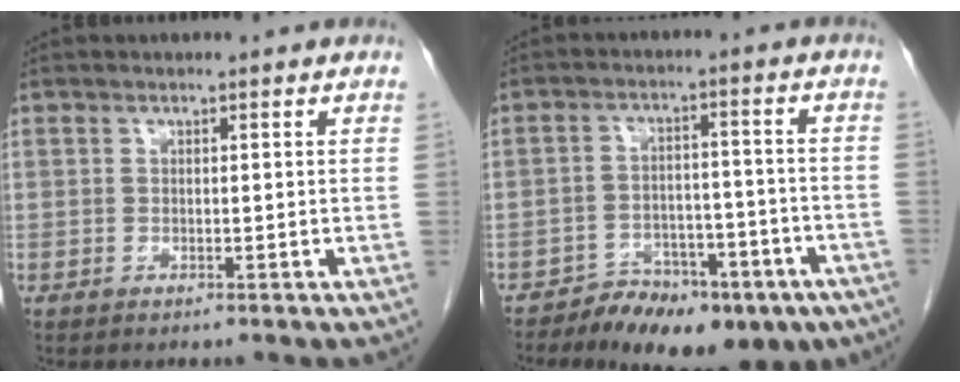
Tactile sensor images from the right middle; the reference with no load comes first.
{"total": 13.4, "force": [-9.5, 6.2, 7.1], "torque": [-0.081, 0.024, -0.139]}